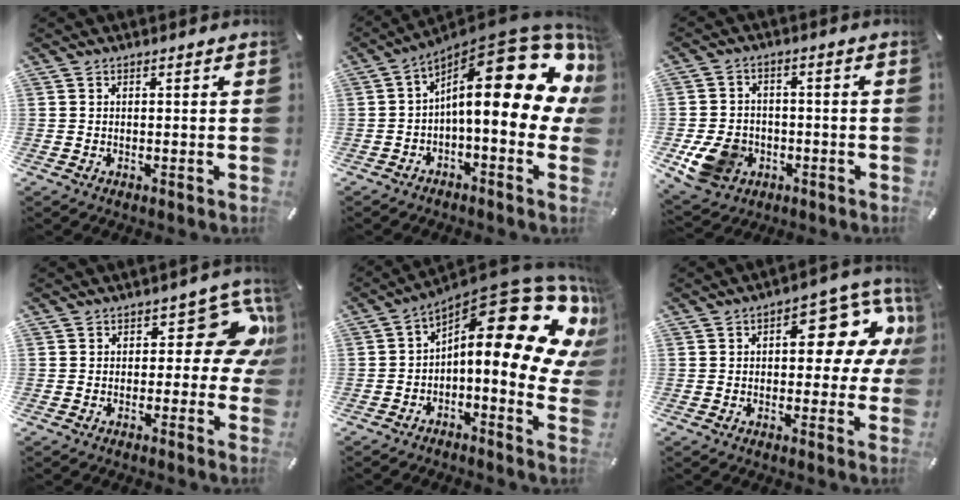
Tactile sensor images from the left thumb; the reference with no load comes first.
{"total": 21.9, "force": [6.6, 7.9, 19.3], "torque": [-0.290, -0.070, 0.111]}
{"total": 10.4, "force": [-3.1, 8.5, 5.1], "torque": [-0.112, 0.022, -0.051]}
{"total": 11.1, "force": [3.7, 6.0, 8.6], "torque": [-0.099, -0.025, 0.063]}
{"total": 21.4, "force": [9.1, 8.0, 17.6], "torque": [-0.227, -0.098, 0.152]}
{"total": 13.7, "force": [4.4, 7.0, 10.9], "torque": [-0.129, -0.039, 0.070]}